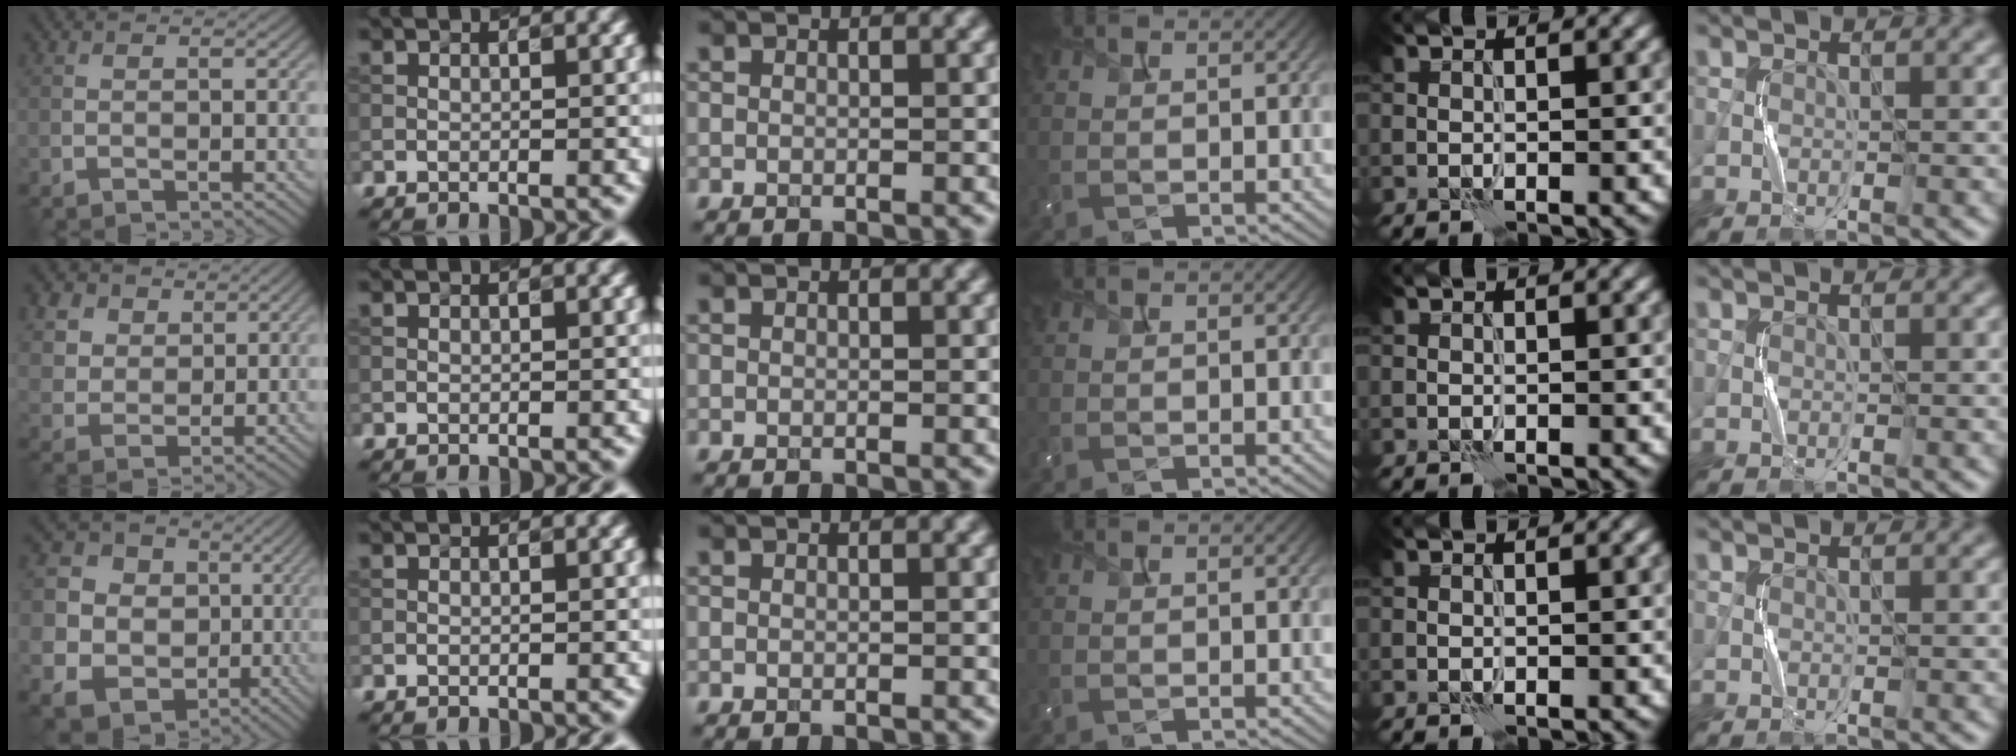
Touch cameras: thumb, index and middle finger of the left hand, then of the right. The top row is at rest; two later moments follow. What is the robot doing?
{"motion": "squeeze", "object": "bubble wrap"}